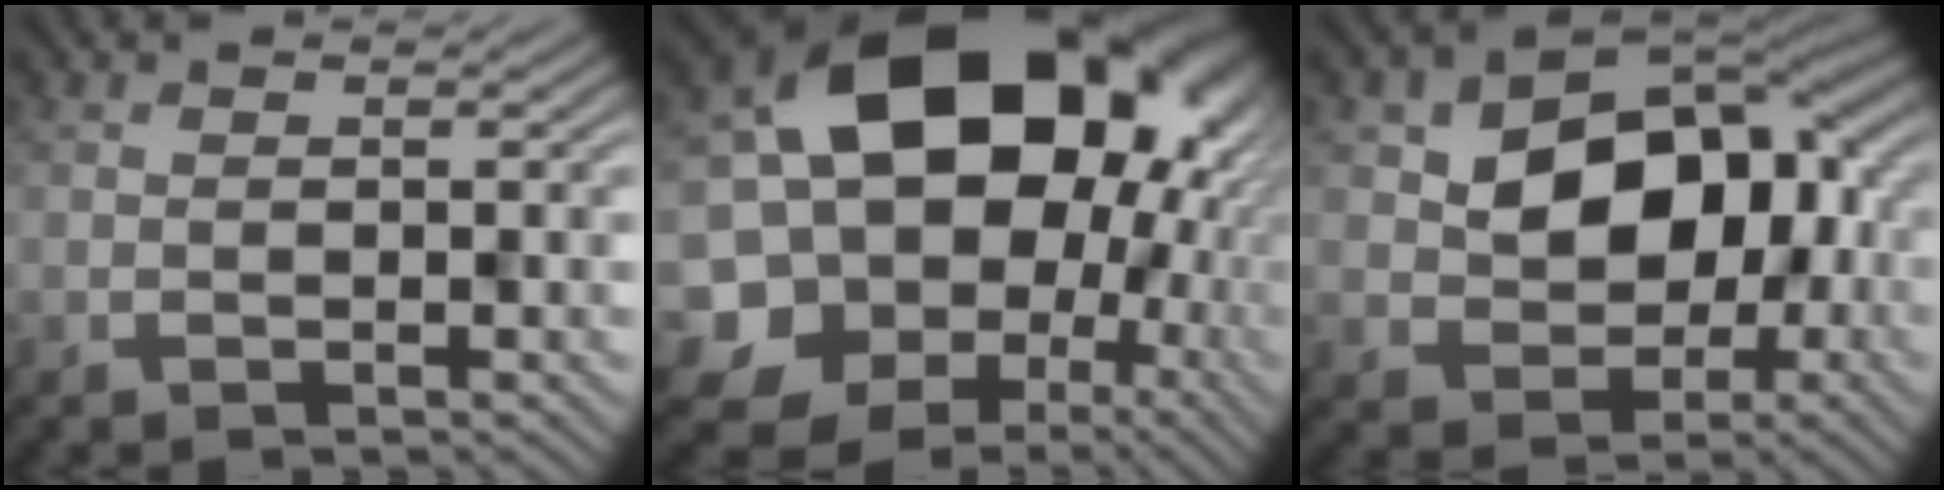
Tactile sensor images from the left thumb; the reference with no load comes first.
{"total": 22.1, "force": [4.1, 18.9, 10.6], "torque": [-0.222, -0.024, 0.087]}
{"total": 11.4, "force": [1.8, 8.3, 7.6], "torque": [-0.121, 0.006, 0.027]}